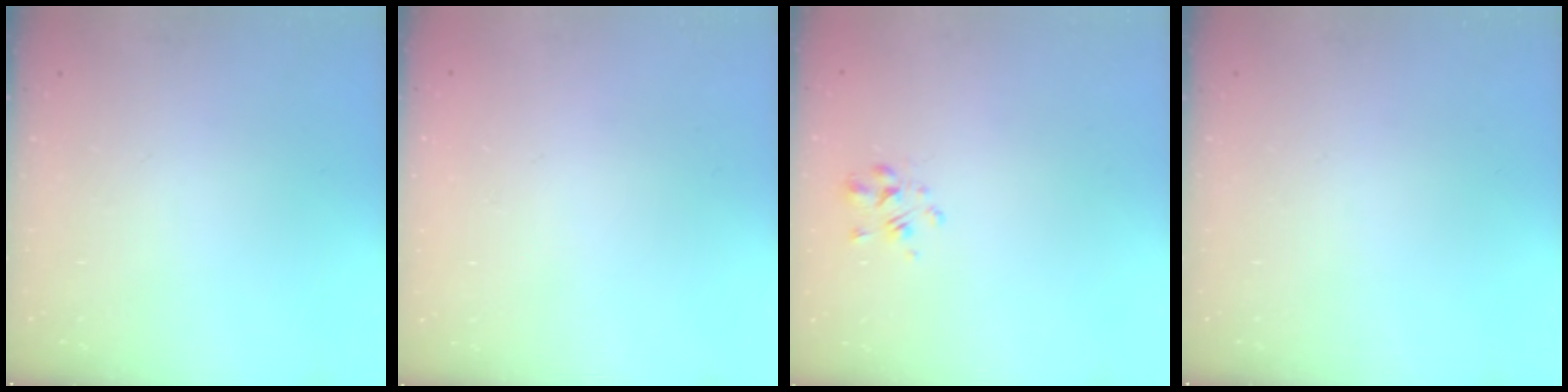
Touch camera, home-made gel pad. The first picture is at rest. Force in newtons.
{"total": 1.6, "press": 1.6, "slide": 0.2}
{"total": 2.2, "press": 2.1, "slide": 0.6}
{"total": 0.0}